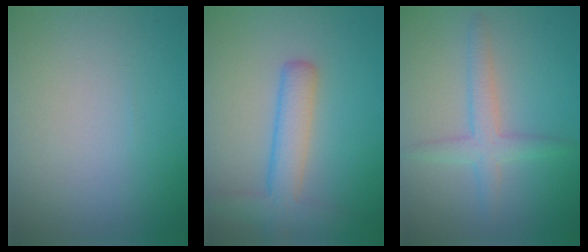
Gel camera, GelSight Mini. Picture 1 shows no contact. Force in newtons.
{"total": 4.2, "press": 4.2, "slide": 0.2}
{"total": 2.7, "press": 2.7, "slide": 0.2}